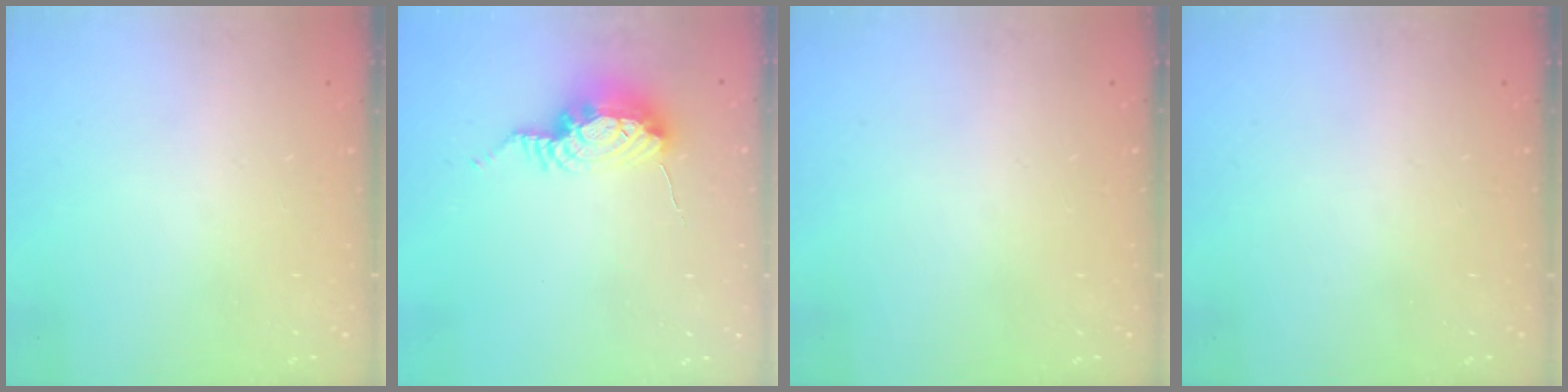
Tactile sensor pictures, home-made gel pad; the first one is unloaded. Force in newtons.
{"total": 15.2, "press": 10.9, "slide": 10.5}
{"total": 0.0}
{"total": 0.0}